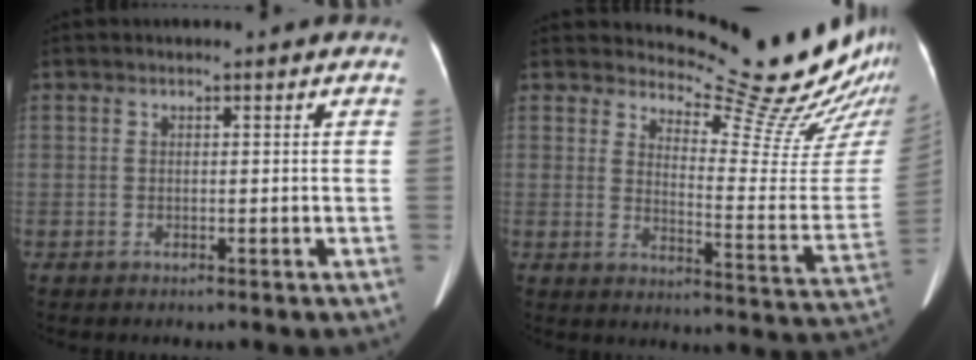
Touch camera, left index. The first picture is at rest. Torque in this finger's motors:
{"motor_torque": [0.02, -1.00, -0.01, -0.03]}